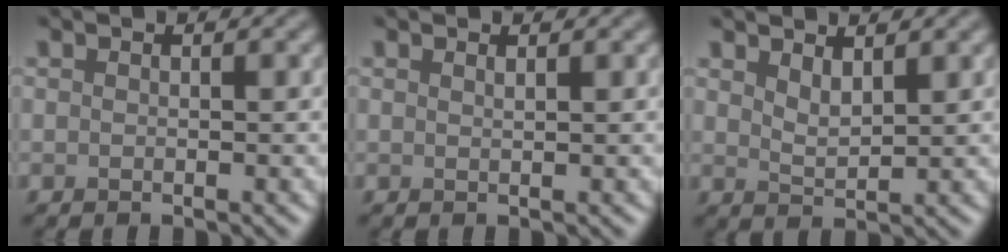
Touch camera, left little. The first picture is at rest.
{"total": 0.6, "force": [0.5, 0.1, 0.3], "torque": [0.000, 0.000, 0.009]}
{"total": 2.1, "force": [1.6, 0.6, 1.2], "torque": [-0.024, -0.006, 0.033]}